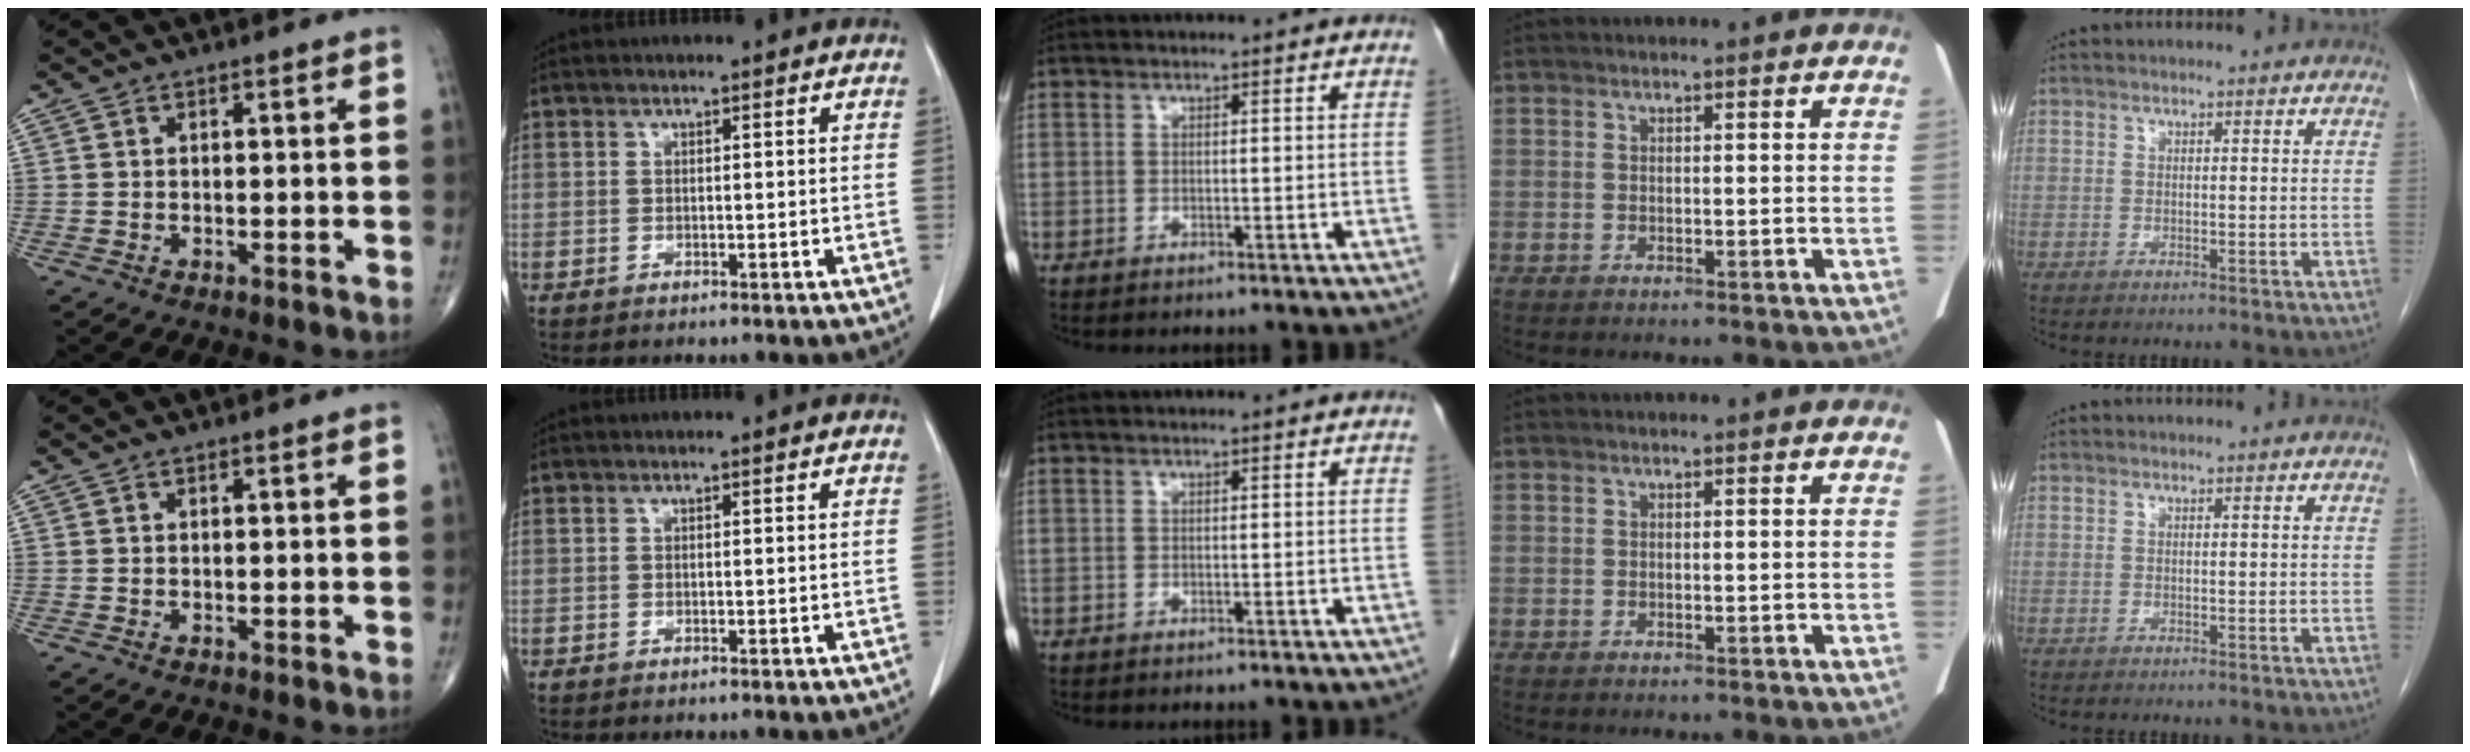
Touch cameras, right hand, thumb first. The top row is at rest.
{}